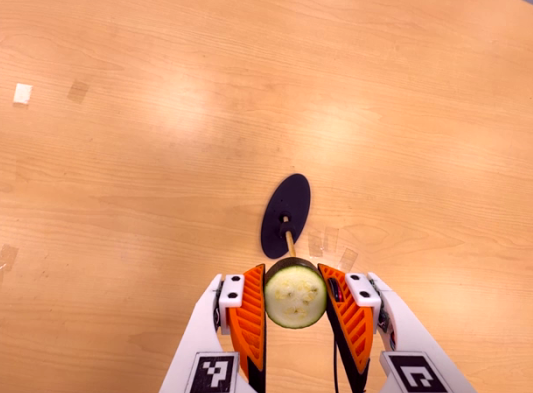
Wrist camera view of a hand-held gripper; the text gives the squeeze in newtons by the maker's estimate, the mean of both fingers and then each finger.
{"total": 8.6, "left": 7.5, "right": 9.7}